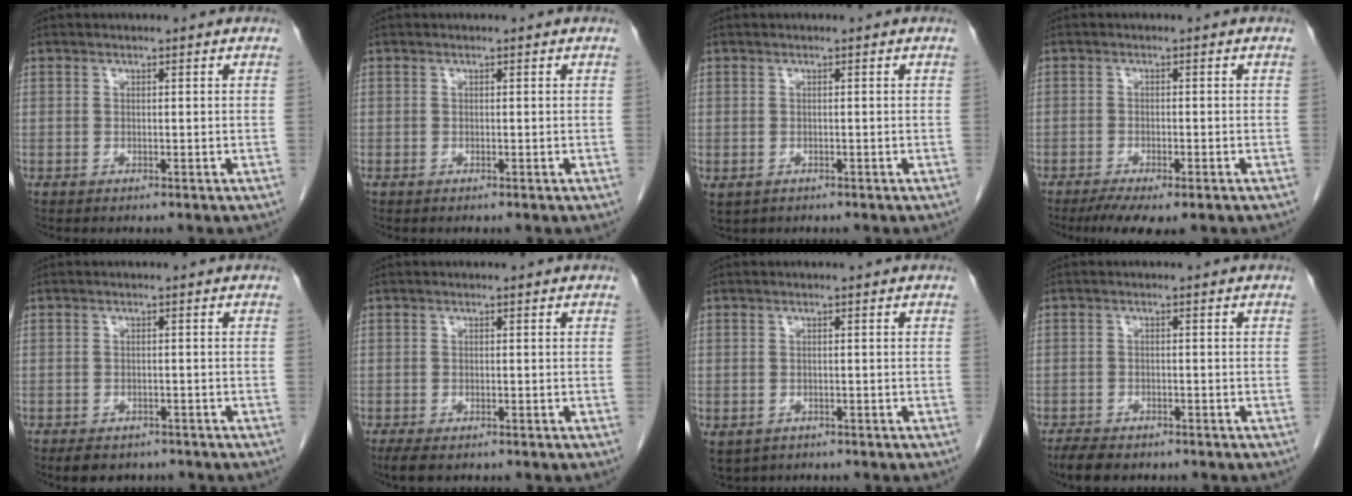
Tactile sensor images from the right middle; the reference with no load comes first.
{"total": 0.0}
{"total": 2.7, "force": [-1.3, 2.0, 1.2], "torque": [-0.024, -0.005, -0.010]}
{"total": 6.3, "force": [-4.5, 1.4, 4.2], "torque": [-0.064, -0.015, -0.067]}
{"total": 5.6, "force": [-4.4, 2.8, 1.9], "torque": [-0.025, -0.001, -0.056]}
{"total": 3.0, "force": [-2.0, 1.1, 1.8], "torque": [-0.036, -0.008, -0.029]}
{"total": 4.8, "force": [-2.8, 3.5, 1.8], "torque": [-0.035, -0.005, -0.037]}
{"total": 4.5, "force": [-3.6, 1.7, 2.0], "torque": [-0.035, -0.006, -0.056]}